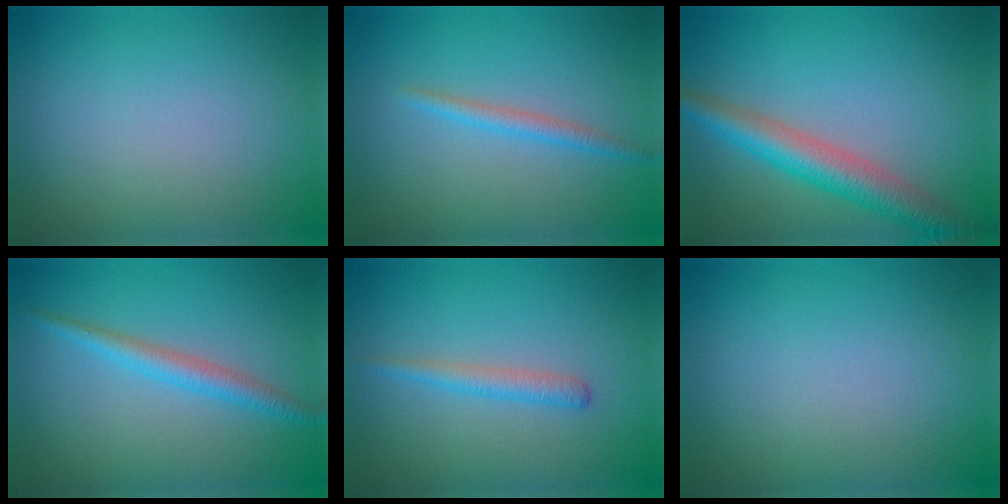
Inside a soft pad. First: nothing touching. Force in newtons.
{"total": 1.6, "press": 1.6, "slide": 0.0}
{"total": 5.2, "press": 5.2, "slide": 0.2}
{"total": 2.4, "press": 2.4, "slide": 0.1}
{"total": 1.7, "press": 1.7, "slide": 0.1}
{"total": 0.0}